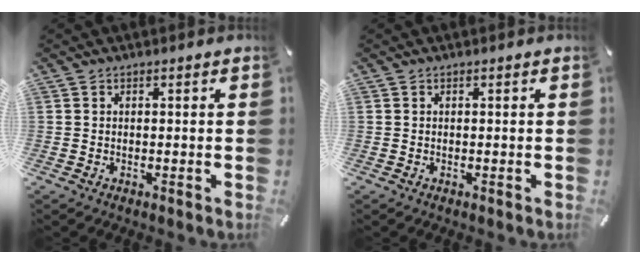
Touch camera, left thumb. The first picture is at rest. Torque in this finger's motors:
{"motor_torque": [-0.19, -0.18, 0.04, -0.04, -0.01]}